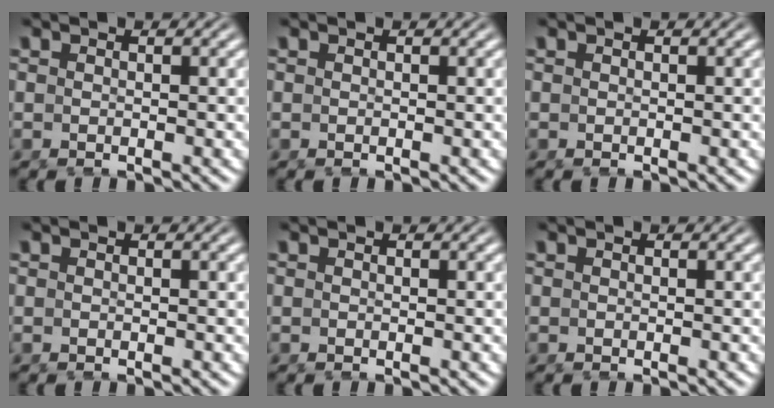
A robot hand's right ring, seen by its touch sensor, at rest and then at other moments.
{"total": 0.0}
{"total": 0.0}
{"total": 0.0}
{"total": 0.0}
{"total": 0.0}